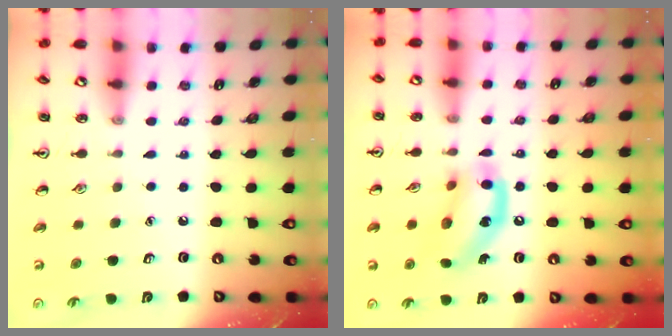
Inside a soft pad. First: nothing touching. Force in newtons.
{"total": 13.0, "press": 12.8, "slide": 2.5}